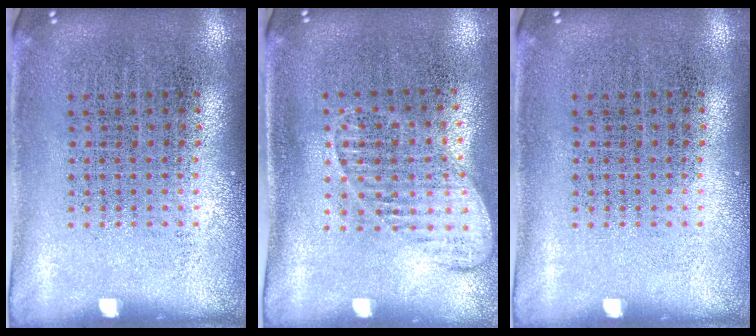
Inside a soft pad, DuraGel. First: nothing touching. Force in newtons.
{"total": 1.4, "press": 1.2, "slide": 0.8}
{"total": 0.0}